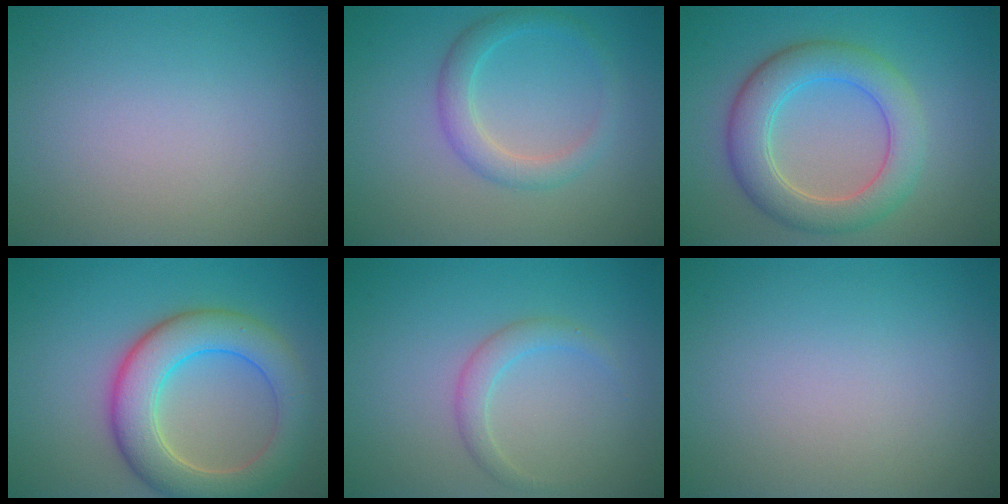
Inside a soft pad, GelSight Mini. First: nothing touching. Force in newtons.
{"total": 2.7, "press": 2.7, "slide": 0.1}
{"total": 5.0, "press": 5.0, "slide": 0.4}
{"total": 7.4, "press": 7.4, "slide": 0.5}
{"total": 1.8, "press": 1.8, "slide": 0.1}
{"total": 0.0}